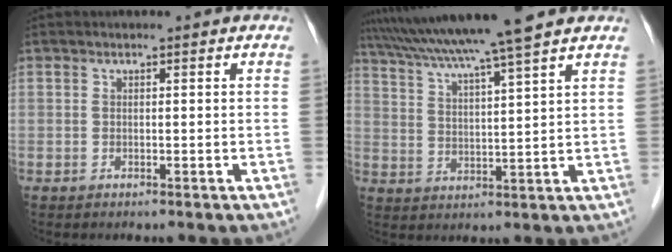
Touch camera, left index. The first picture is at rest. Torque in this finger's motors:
{"motor_torque": [0.15, -0.63, 0.91, 0.21]}